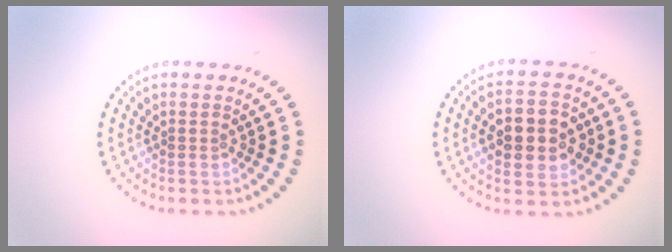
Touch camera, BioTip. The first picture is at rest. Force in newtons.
{"total": 5.6, "press": 5.6, "slide": 0.5}